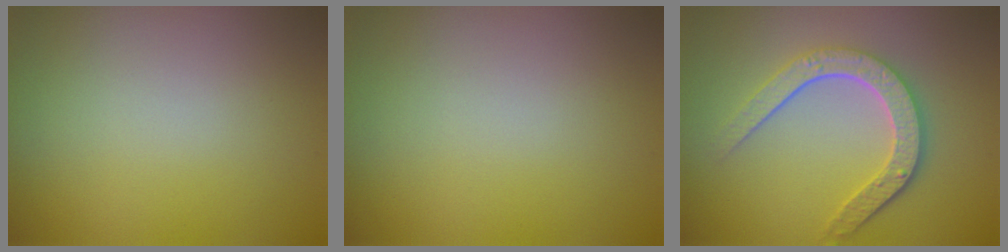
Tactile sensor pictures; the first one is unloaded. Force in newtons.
{"total": 0.0}
{"total": 4.7, "press": 3.5, "slide": 3.1}